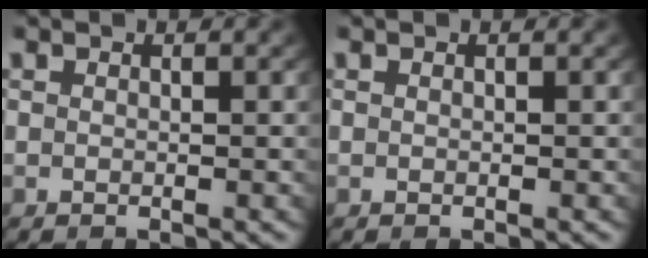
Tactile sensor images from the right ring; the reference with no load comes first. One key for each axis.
{"total": 0.0}